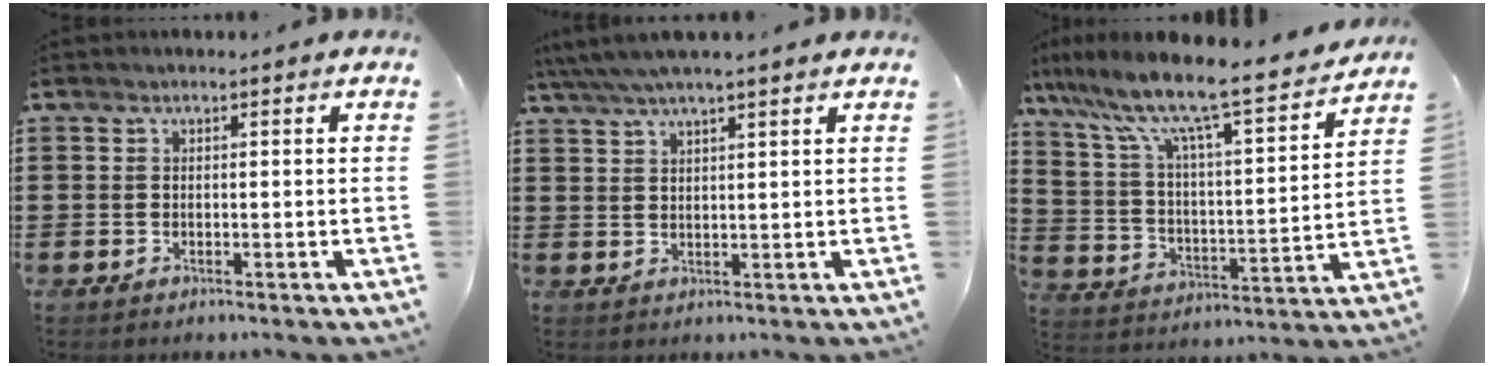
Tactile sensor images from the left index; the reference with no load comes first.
{"total": 3.7, "force": [3.0, 0.1, 2.1], "torque": [-0.048, -0.004, 0.054]}
{"total": 9.7, "force": [8.1, 0.5, 5.2], "torque": [-0.133, -0.062, 0.130]}